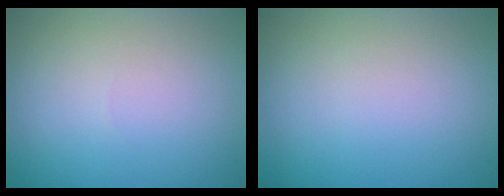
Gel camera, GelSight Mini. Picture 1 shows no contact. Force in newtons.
{"total": 0.0}